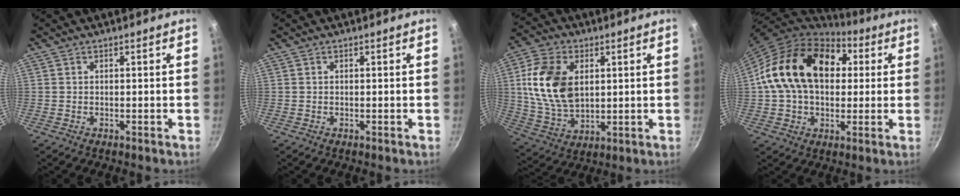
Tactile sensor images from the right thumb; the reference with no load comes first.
{"total": 0.0}
{"total": 15.5, "force": [2.9, 10.2, 11.3], "torque": [-0.198, -0.011, 0.064]}
{"total": 22.4, "force": [4.3, 15.7, 15.4], "torque": [-0.244, 0.033, 0.064]}